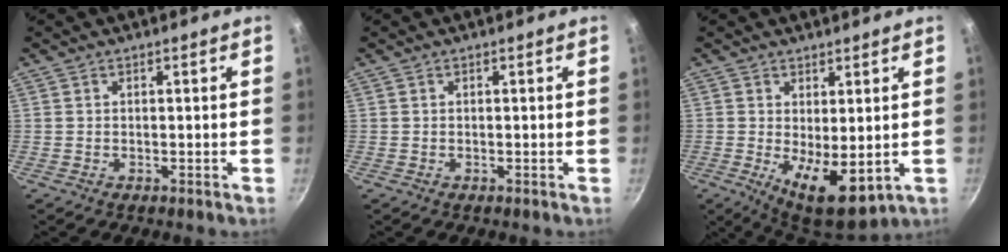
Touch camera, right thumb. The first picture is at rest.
{"total": 0.0}
{"total": 9.5, "force": [-0.7, 4.0, 8.6], "torque": [-0.113, -0.022, 0.002]}